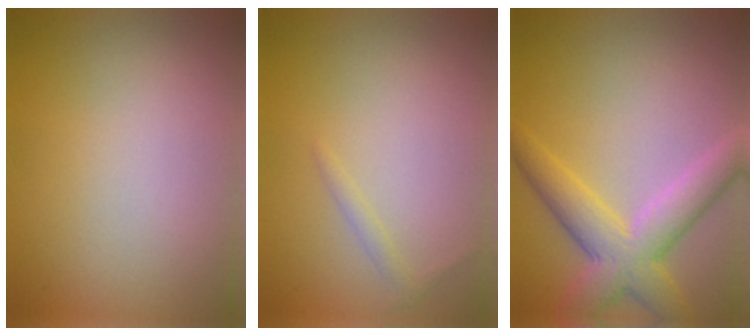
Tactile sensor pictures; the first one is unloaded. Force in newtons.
{"total": 0.8, "press": 0.8, "slide": 0.0}
{"total": 5.9, "press": 5.9, "slide": 0.3}